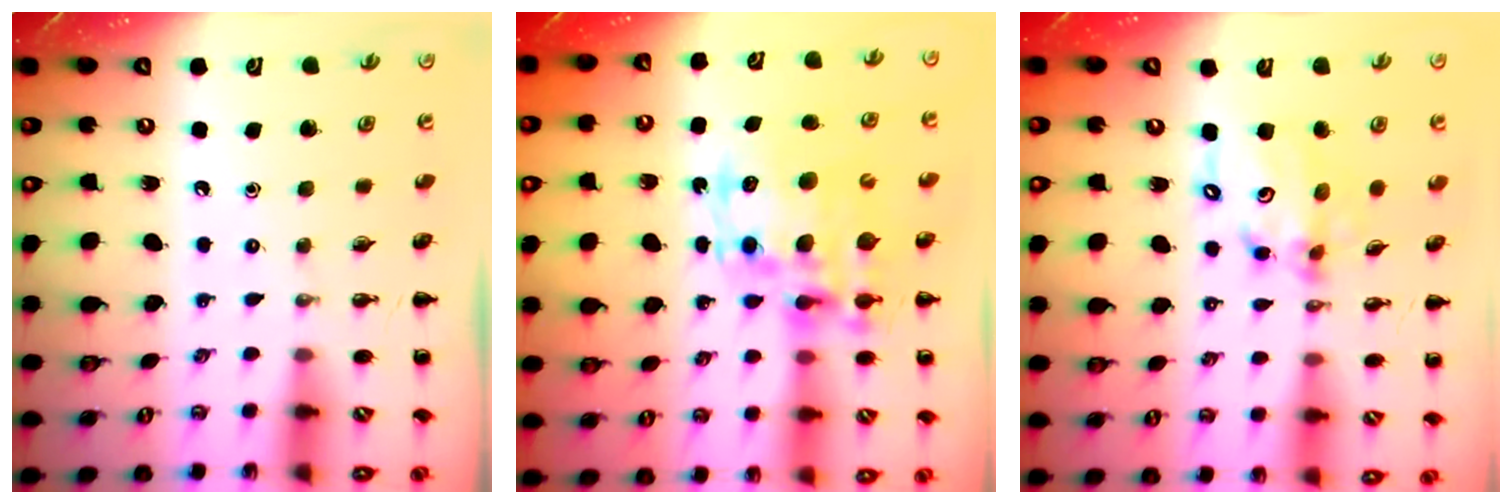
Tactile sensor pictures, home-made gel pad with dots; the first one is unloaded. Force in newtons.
{"total": 16.0, "press": 15.5, "slide": 3.6}
{"total": 12.8, "press": 12.4, "slide": 3.1}